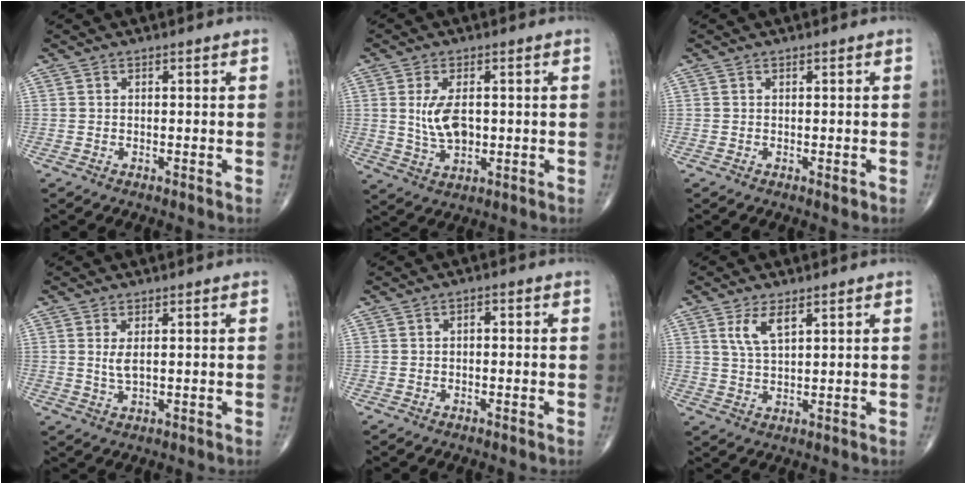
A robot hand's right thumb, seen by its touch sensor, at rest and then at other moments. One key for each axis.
{"total": 7.0, "fx": 0.6, "fy": 3.8, "fz": 5.8, "tx": -0.104, "ty": -0.007, "tz": 0.016}
{"total": 0.8, "fx": -0.2, "fy": 0.5, "fz": 0.6, "tx": -0.004, "ty": -0.002, "tz": -0.003}
{"total": 2.6, "fx": 0.6, "fy": 1.0, "fz": 2.3, "tx": -0.044, "ty": -0.008, "tz": 0.016}
{"total": 1.2, "fx": -0.1, "fy": 0.7, "fz": 0.9, "tx": -0.004, "ty": 0.007, "tz": -0.007}
{"total": 4.9, "fx": 2.5, "fy": 1.9, "fz": 3.8, "tx": -0.074, "ty": -0.011, "tz": 0.055}